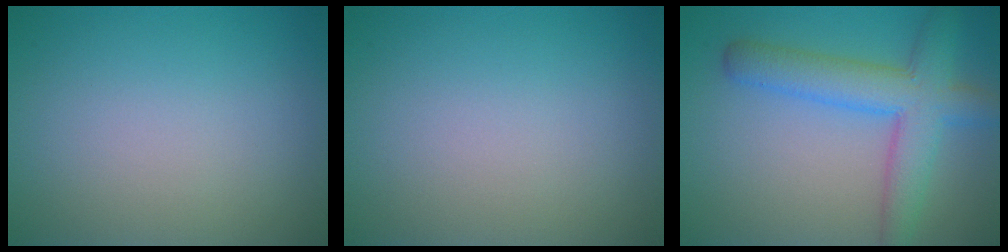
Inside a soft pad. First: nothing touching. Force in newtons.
{"total": 0.0}
{"total": 6.1, "press": 6.1, "slide": 0.2}